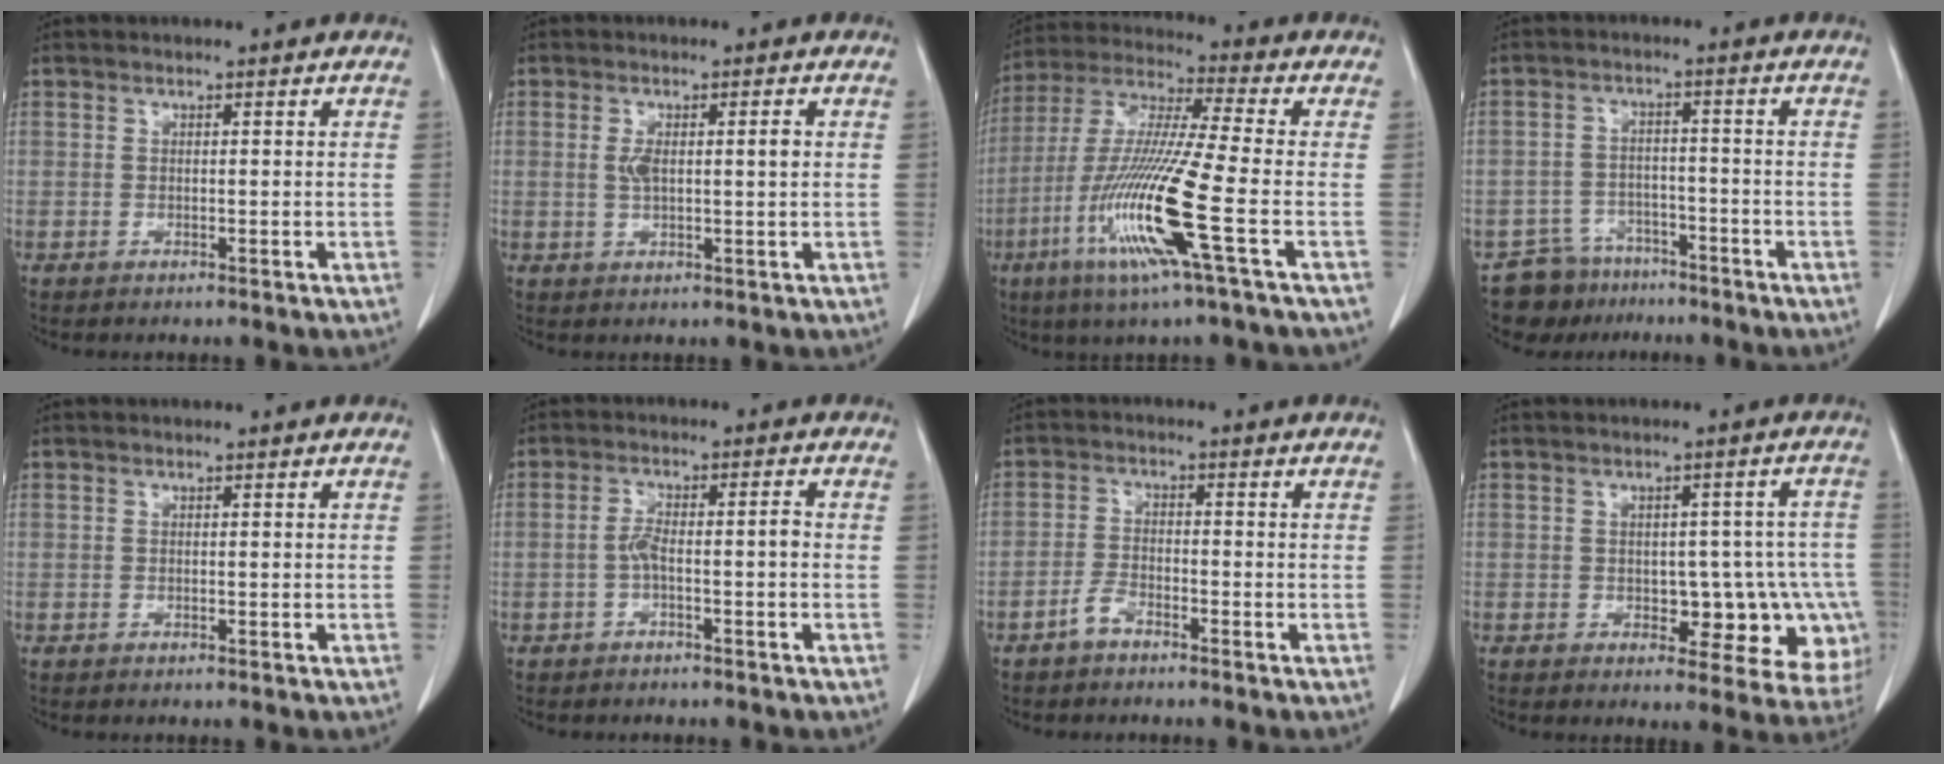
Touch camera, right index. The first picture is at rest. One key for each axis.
{"total": 3.6, "fx": 0.6, "fy": 0.9, "fz": 3.5, "tx": -0.065, "ty": 0.008, "tz": 0.014}
{"total": 15.9, "fx": -5.4, "fy": -1.0, "fz": 15.0, "tx": -0.308, "ty": -0.022, "tz": -0.109}
{"total": 7.0, "fx": -5.6, "fy": 4.2, "fz": -0.2, "tx": 0.011, "ty": 0.019, "tz": -0.091}
{"total": 0.0}
{"total": 3.6, "fx": -1.1, "fy": 0.7, "fz": 3.4, "tx": -0.062, "ty": 0.014, "tz": -0.017}
{"total": 2.8, "fx": -2.2, "fy": 1.1, "fz": 1.4, "tx": -0.029, "ty": 0.003, "tz": -0.042}
{"total": 11.1, "fx": -3.1, "fy": 6.6, "fz": 8.3, "tx": -0.063, "ty": 0.025, "tz": -0.031}